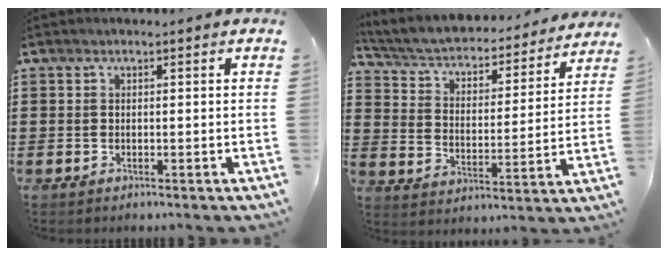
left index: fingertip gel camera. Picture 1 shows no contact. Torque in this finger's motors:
{"motor_torque": [0.85, -0.83, 0.24, 0.05]}